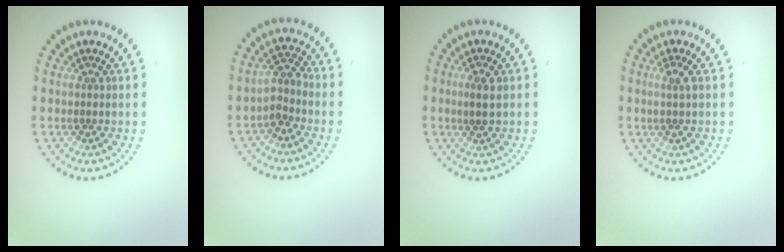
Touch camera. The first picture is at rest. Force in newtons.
{"total": 2.1, "press": 1.7, "slide": 1.3}
{"total": 1.9, "press": 1.8, "slide": 0.7}
{"total": 1.3, "press": 1.0, "slide": 0.8}